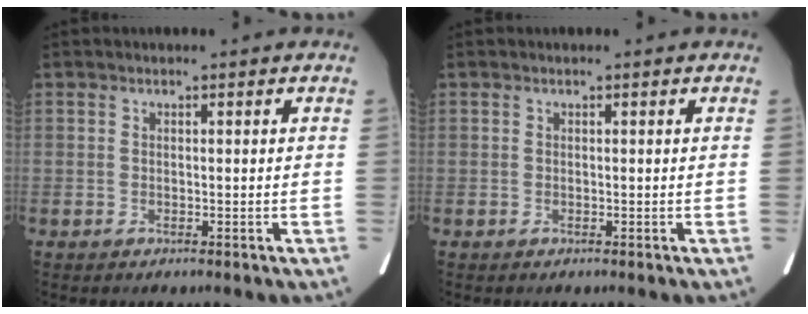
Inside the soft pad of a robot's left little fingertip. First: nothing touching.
{"total": 0.0}